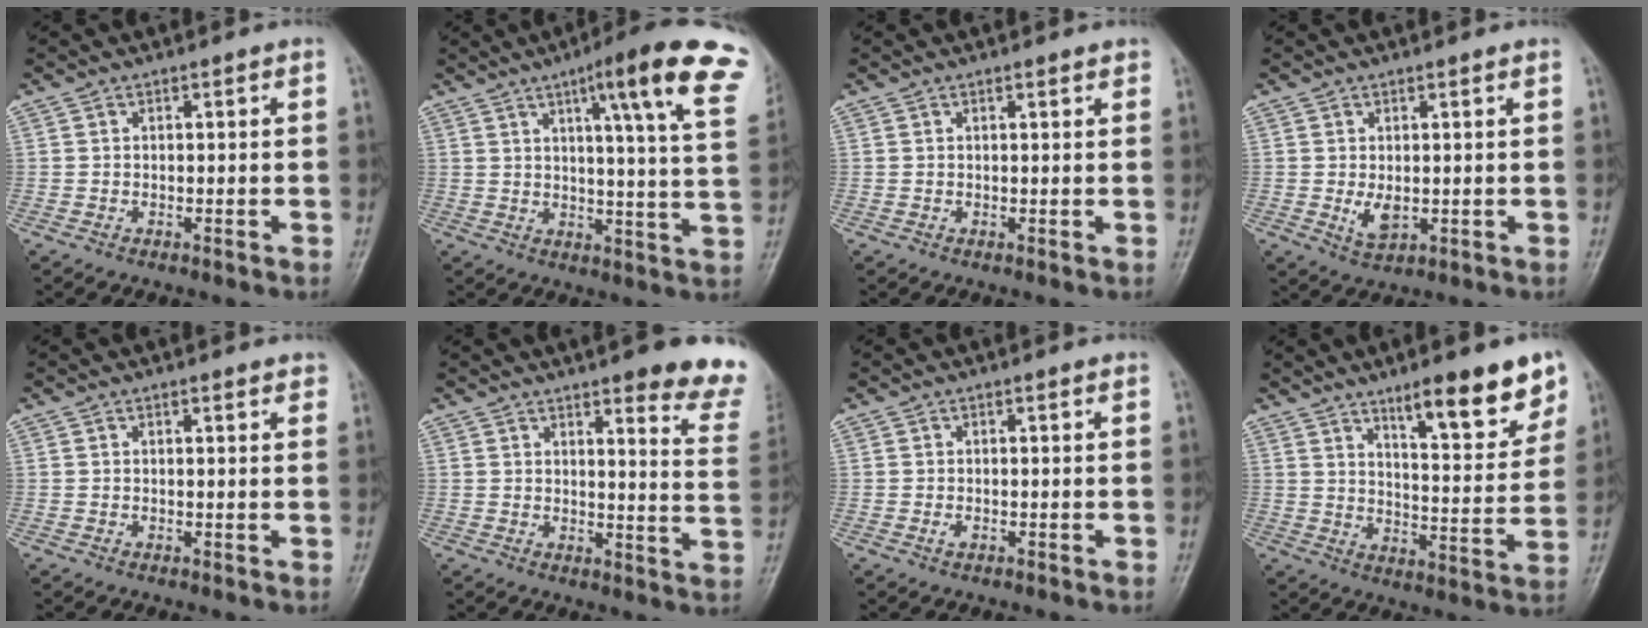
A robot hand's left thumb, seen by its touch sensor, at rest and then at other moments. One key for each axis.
{"total": 20.3, "fx": 10.6, "fy": 2.6, "fz": 17.1, "tx": -0.213, "ty": -0.029, "tz": 0.123}
{"total": 1.1, "fx": 0.9, "fy": 0.3, "fz": 0.7, "tx": -0.006, "ty": -0.001, "tz": 0.010}
{"total": 3.5, "fx": 0.2, "fy": 1.8, "fz": 2.9, "tx": -0.046, "ty": -0.010, "tz": 0.012}
{"total": 1.7, "fx": 1.4, "fy": 0.5, "fz": 0.9, "tx": -0.004, "ty": 0.000, "tz": 0.014}
{"total": 16.1, "fx": 12.9, "fy": 2.8, "fz": 9.1, "tx": -0.077, "ty": -0.082, "tz": 0.135}
{"total": 0.8, "fx": -0.1, "fy": 0.4, "fz": 0.7, "tx": -0.014, "ty": 0.002, "tz": 0.000}
{"total": 14.5, "fx": 9.5, "fy": 3.6, "fz": 10.3, "tx": -0.114, "ty": -0.059, "tz": 0.146}